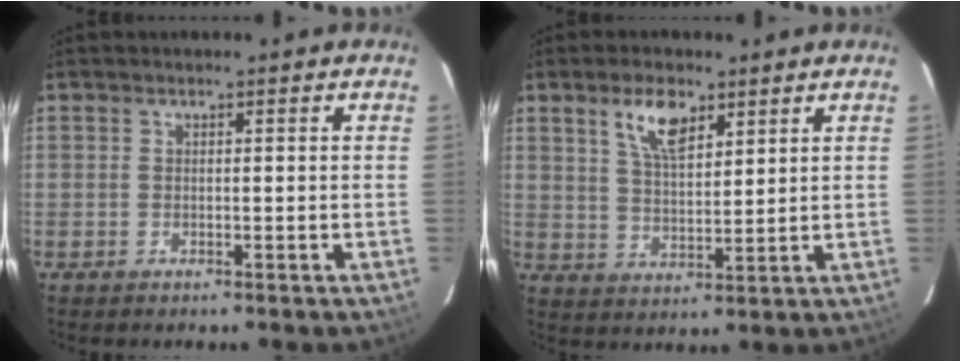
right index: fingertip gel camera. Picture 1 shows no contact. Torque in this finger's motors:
{"motor_torque": [0.14, 0.09, 0.24, 0.09]}